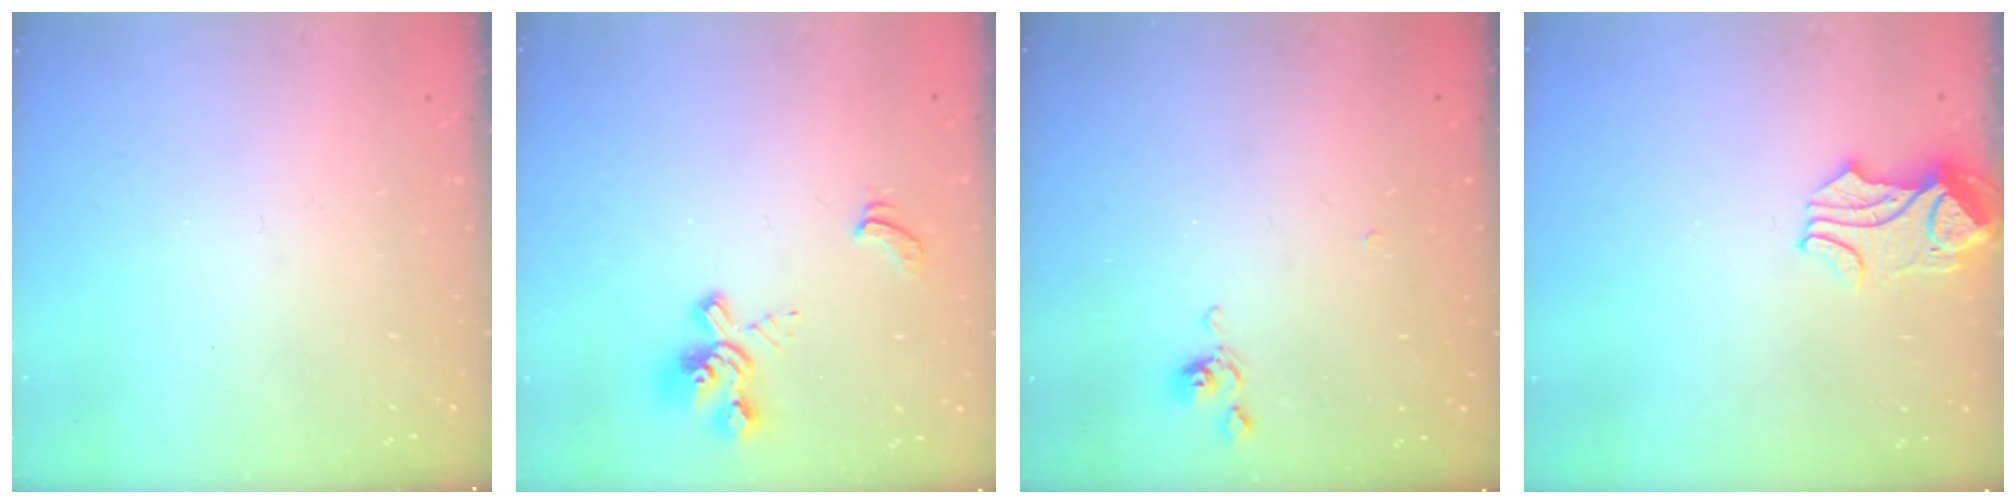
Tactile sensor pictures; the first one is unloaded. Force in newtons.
{"total": 2.4, "press": 1.9, "slide": 1.5}
{"total": 2.9, "press": 2.9, "slide": 0.4}
{"total": 2.1, "press": 1.8, "slide": 1.0}